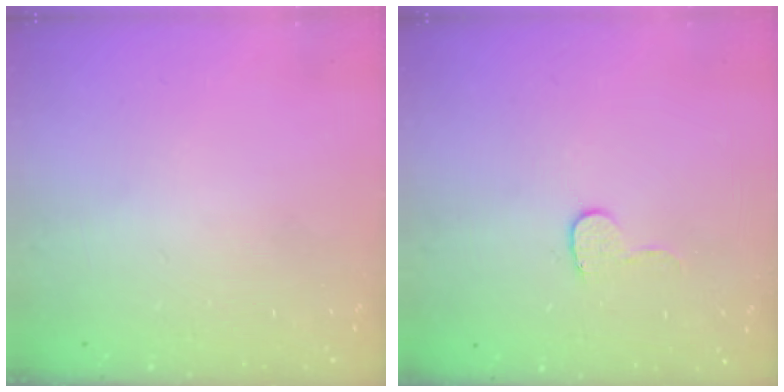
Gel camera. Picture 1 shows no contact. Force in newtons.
{"total": 5.6, "press": 5.6, "slide": 0.5}